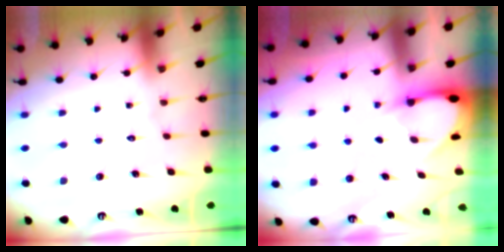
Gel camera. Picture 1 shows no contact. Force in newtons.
{"total": 2.9, "press": 2.9, "slide": 0.3}